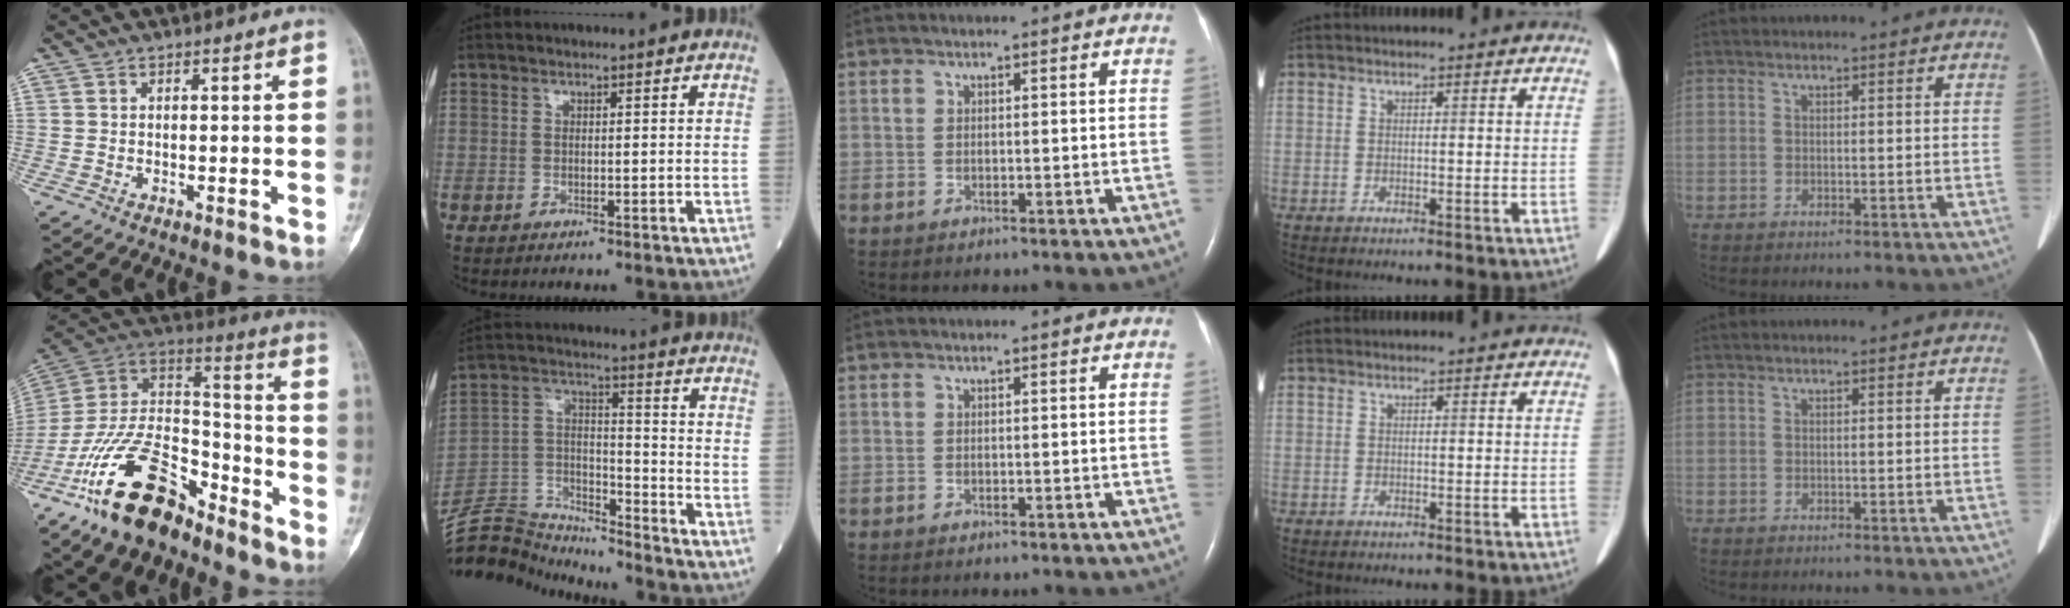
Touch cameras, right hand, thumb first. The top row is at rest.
{"thumb": {"total": 22.0, "force": [-14.8, 9.9, 12.9], "torque": [-0.231, 0.089, -0.273]}, "index": {"total": 12.5, "force": [-12.4, 1.8, 0.4], "torque": [-0.013, 0.054, -0.228]}}